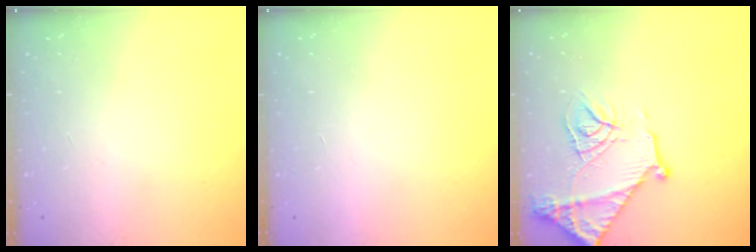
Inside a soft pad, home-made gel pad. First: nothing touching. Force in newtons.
{"total": 1.5, "press": 1.5, "slide": 0.1}
{"total": 17.6, "press": 17.5, "slide": 1.7}